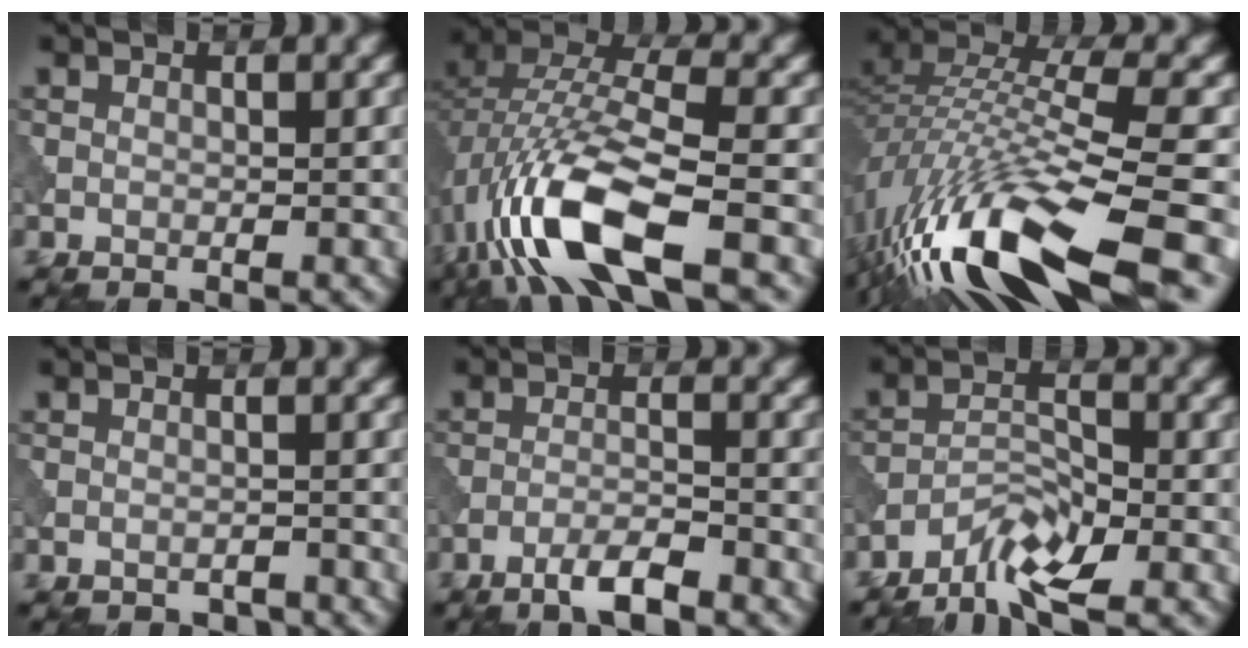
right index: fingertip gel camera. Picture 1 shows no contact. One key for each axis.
{"total": 11.3, "fx": -5.1, "fy": 4.0, "fz": 9.3, "tx": -0.194, "ty": 0.007, "tz": -0.102}
{"total": 14.9, "fx": -8.2, "fy": 4.0, "fz": 11.8, "tx": -0.246, "ty": 0.014, "tz": -0.144}
{"total": 1.3, "fx": -1.2, "fy": 0.3, "fz": 0.3, "tx": -0.006, "ty": -0.001, "tz": -0.023}
{"total": 3.2, "fx": -2.4, "fy": 0.4, "fz": 2.1, "tx": -0.039, "ty": 0.005, "tz": -0.051}
{"total": 4.9, "fx": -3.8, "fy": 1.3, "fz": 2.8, "tx": -0.048, "ty": -0.001, "tz": -0.074}